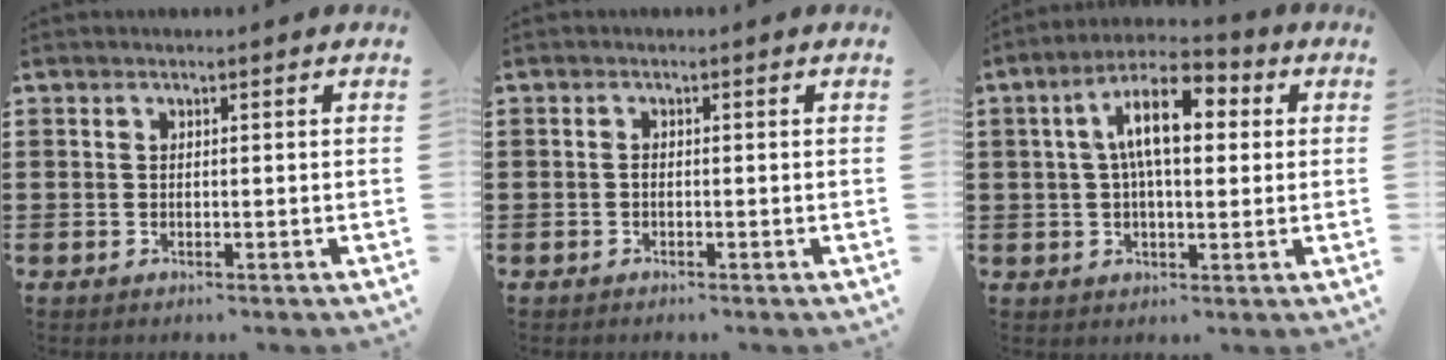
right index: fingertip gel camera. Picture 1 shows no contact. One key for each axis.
{"total": 0.6, "fx": -0.3, "fy": 0.3, "fz": 0.4, "tx": -0.009, "ty": -0.002, "tz": -0.006}
{"total": 10.3, "fx": 2.4, "fy": 4.5, "fz": 9.0, "tx": -0.169, "ty": 0.010, "tz": 0.034}